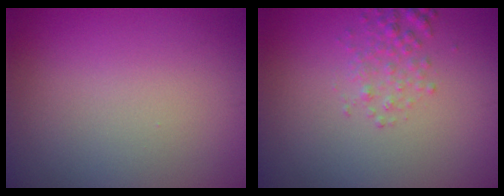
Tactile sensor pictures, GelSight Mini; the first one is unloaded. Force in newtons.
{"total": 1.7, "press": 1.7, "slide": 0.1}